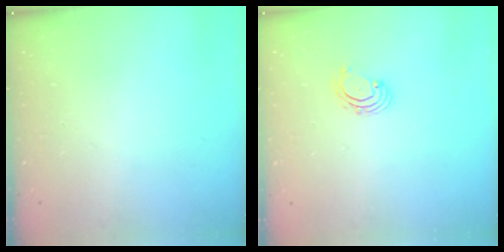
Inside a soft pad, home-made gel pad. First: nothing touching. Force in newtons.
{"total": 2.0, "press": 1.9, "slide": 0.6}